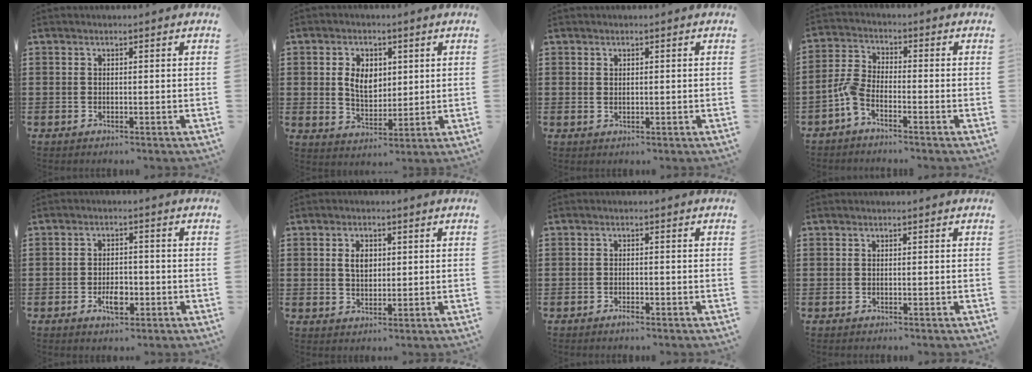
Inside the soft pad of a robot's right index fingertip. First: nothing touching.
{"total": 5.6, "force": [1.1, 3.9, 3.8], "torque": [-0.071, 0.007, 0.013]}
{"total": 0.8, "force": [0.6, 0.5, 0.2], "torque": [-0.005, 0.003, 0.011]}
{"total": 3.9, "force": [-2.7, 1.5, 2.4], "torque": [-0.071, 0.002, -0.059]}
{"total": 3.8, "force": [-1.3, 1.9, 3.0], "torque": [-0.051, 0.000, -0.027]}
{"total": 3.3, "force": [0.8, 2.1, 2.4], "torque": [-0.046, 0.007, 0.011]}
{"total": 1.2, "force": [-0.9, 0.3, 0.7], "torque": [-0.016, -0.003, -0.017]}
{"total": 0.0}